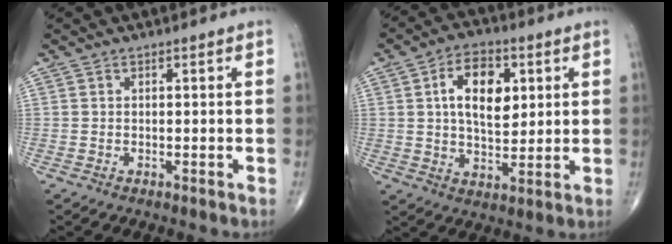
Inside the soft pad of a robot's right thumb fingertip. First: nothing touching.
{"total": 11.5, "force": [2.9, 6.7, 8.9], "torque": [-0.122, -0.006, 0.047]}